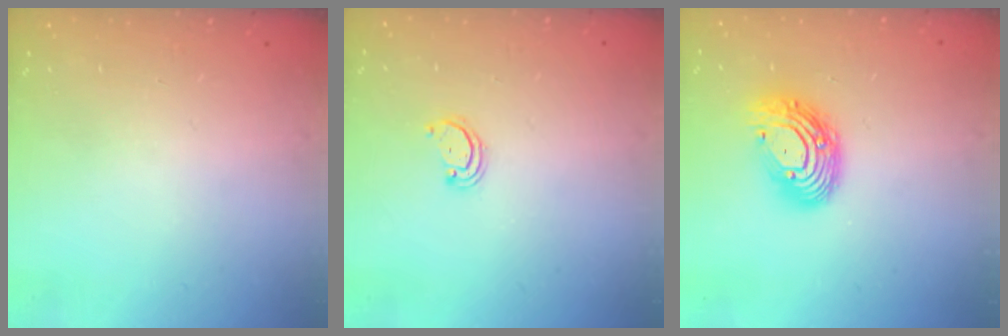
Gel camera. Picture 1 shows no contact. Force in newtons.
{"total": 2.2, "press": 2.2, "slide": 0.2}
{"total": 13.1, "press": 13.1, "slide": 1.1}